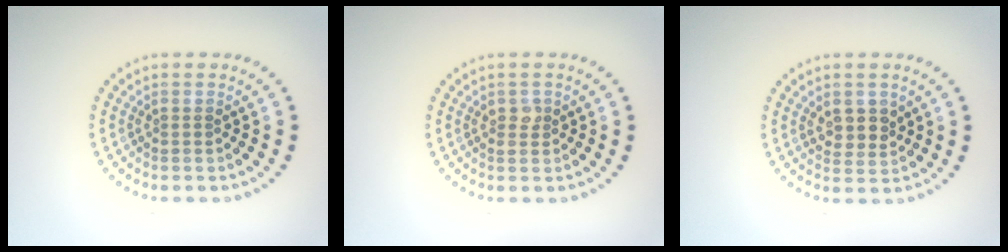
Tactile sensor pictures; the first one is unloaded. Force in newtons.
{"total": 1.1, "press": 1.1, "slide": 0.0}
{"total": 2.4, "press": 2.2, "slide": 0.9}